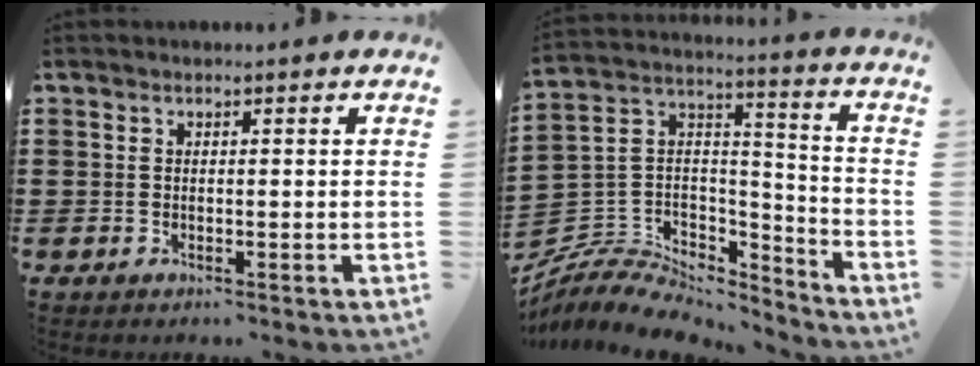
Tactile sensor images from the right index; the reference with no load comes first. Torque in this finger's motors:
{"motor_torque": [-0.25, -0.27, 0.09, -0.01]}